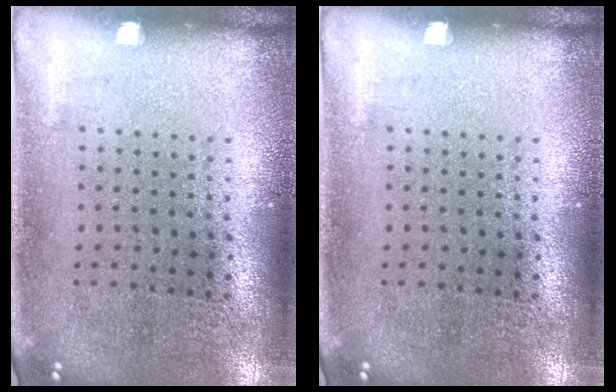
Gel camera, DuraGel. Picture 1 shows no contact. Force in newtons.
{"total": 0.0}